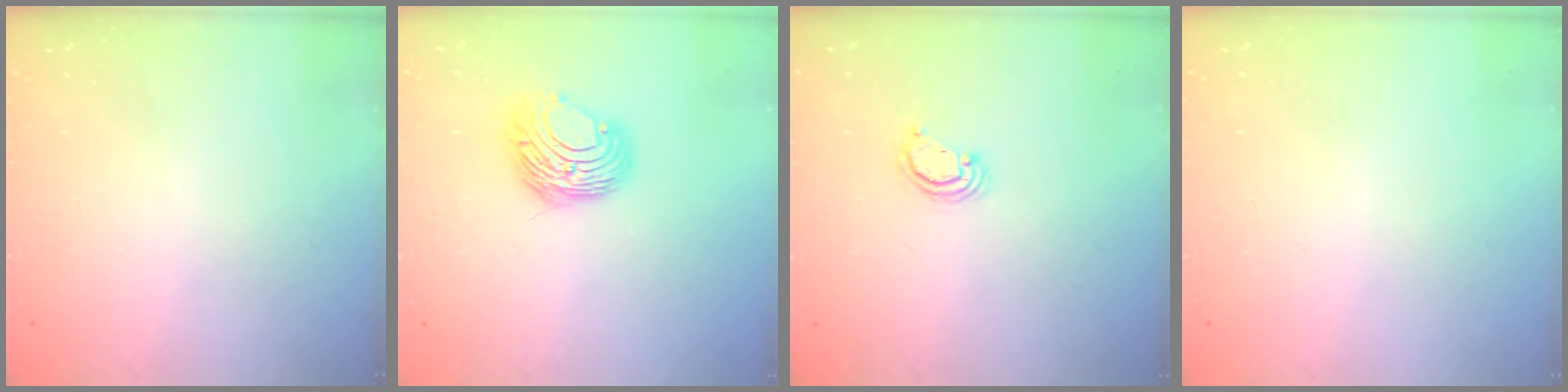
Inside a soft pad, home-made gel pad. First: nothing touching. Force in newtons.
{"total": 9.7, "press": 9.7, "slide": 1.0}
{"total": 2.1, "press": 2.1, "slide": 0.1}
{"total": 0.0}